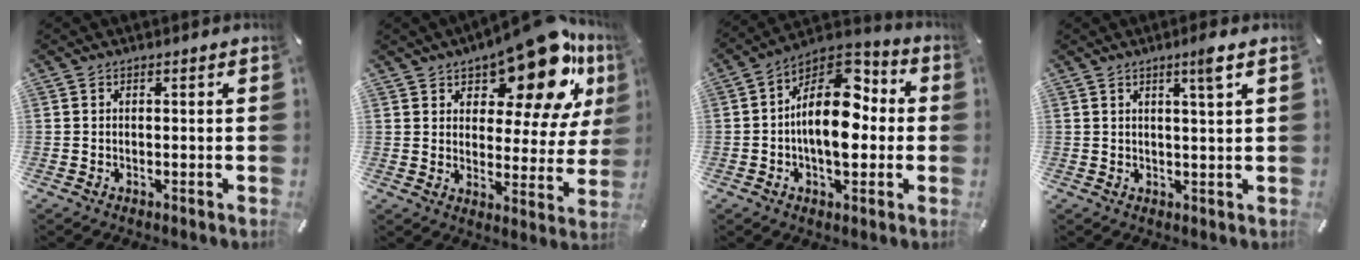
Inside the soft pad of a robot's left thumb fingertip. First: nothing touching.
{"total": 19.6, "force": [14.3, 7.7, 11.0], "torque": [-0.160, -0.103, 0.238]}
{"total": 16.5, "force": [0.6, 9.5, 13.5], "torque": [-0.228, -0.019, 0.006]}
{"total": 4.2, "force": [2.4, -0.3, 3.4], "torque": [-0.063, -0.007, 0.037]}